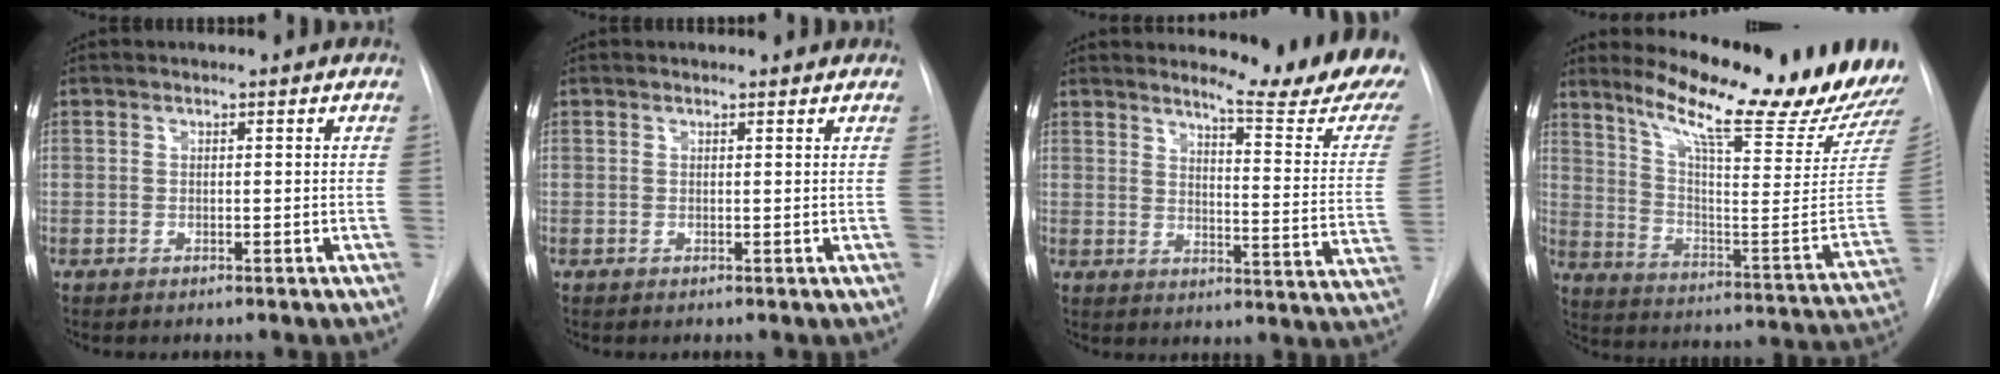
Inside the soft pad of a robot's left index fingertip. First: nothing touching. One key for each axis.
{"total": 1.7, "fx": 1.7, "fy": 0.4, "fz": 0.2, "tx": -0.012, "ty": 0.006, "tz": 0.015}
{"total": 15.4, "fx": 14.3, "fy": -1.2, "fz": 5.3, "tx": -0.078, "ty": -0.126, "tz": 0.162}
{"total": 22.3, "fx": 19.5, "fy": 0.1, "fz": 10.9, "tx": -0.175, "ty": -0.094, "tz": 0.272}